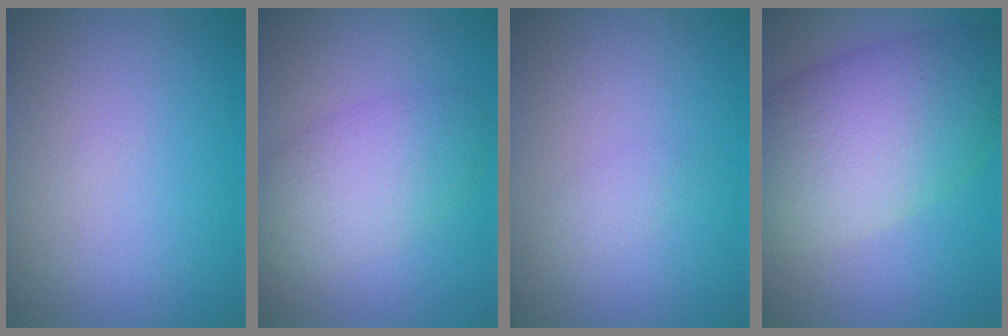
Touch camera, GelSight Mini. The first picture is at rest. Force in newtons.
{"total": 5.0, "press": 5.0, "slide": 0.1}
{"total": 0.9, "press": 0.9, "slide": 0.0}
{"total": 10.4, "press": 10.4, "slide": 0.2}